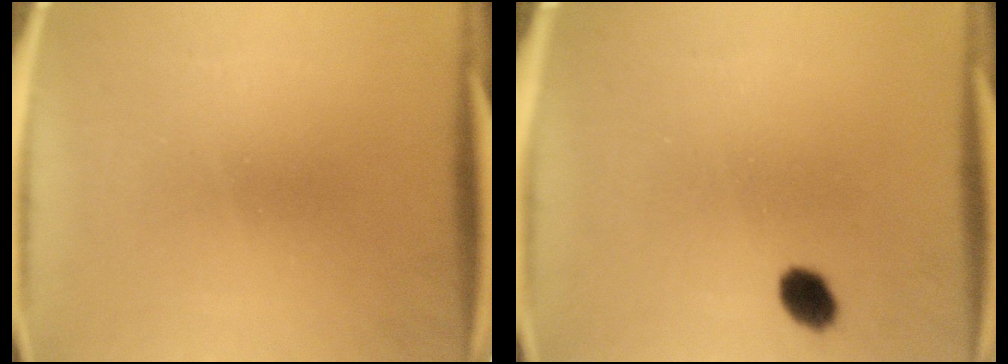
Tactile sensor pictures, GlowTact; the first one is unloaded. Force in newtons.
{"total": 3.7}